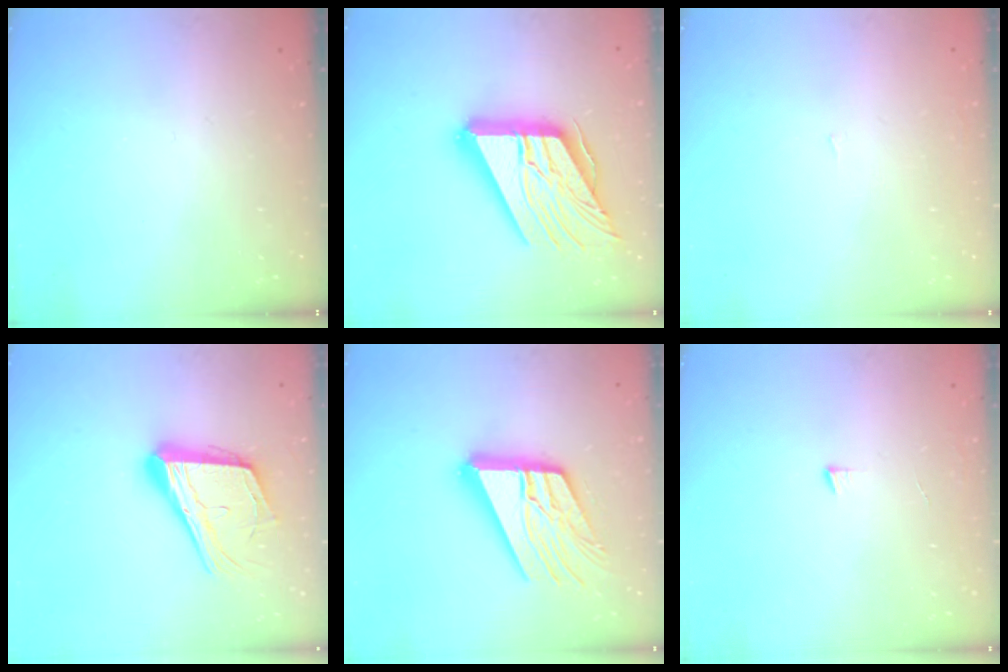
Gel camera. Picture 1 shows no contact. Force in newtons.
{"total": 23.2, "press": 23.0, "slide": 2.7}
{"total": 0.9, "press": 0.9, "slide": 0.0}
{"total": 18.8, "press": 18.5, "slide": 3.2}
{"total": 19.8, "press": 19.7, "slide": 2.3}
{"total": 4.1, "press": 4.1, "slide": 0.4}